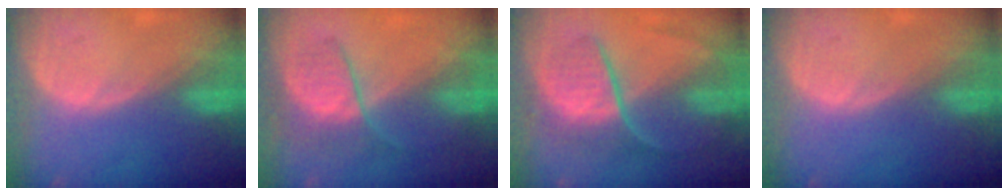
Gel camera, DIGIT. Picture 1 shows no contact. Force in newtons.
{"total": 6.6, "press": 6.0, "slide": 2.7}
{"total": 9.0, "press": 7.5, "slide": 5.0}
{"total": 0.0}